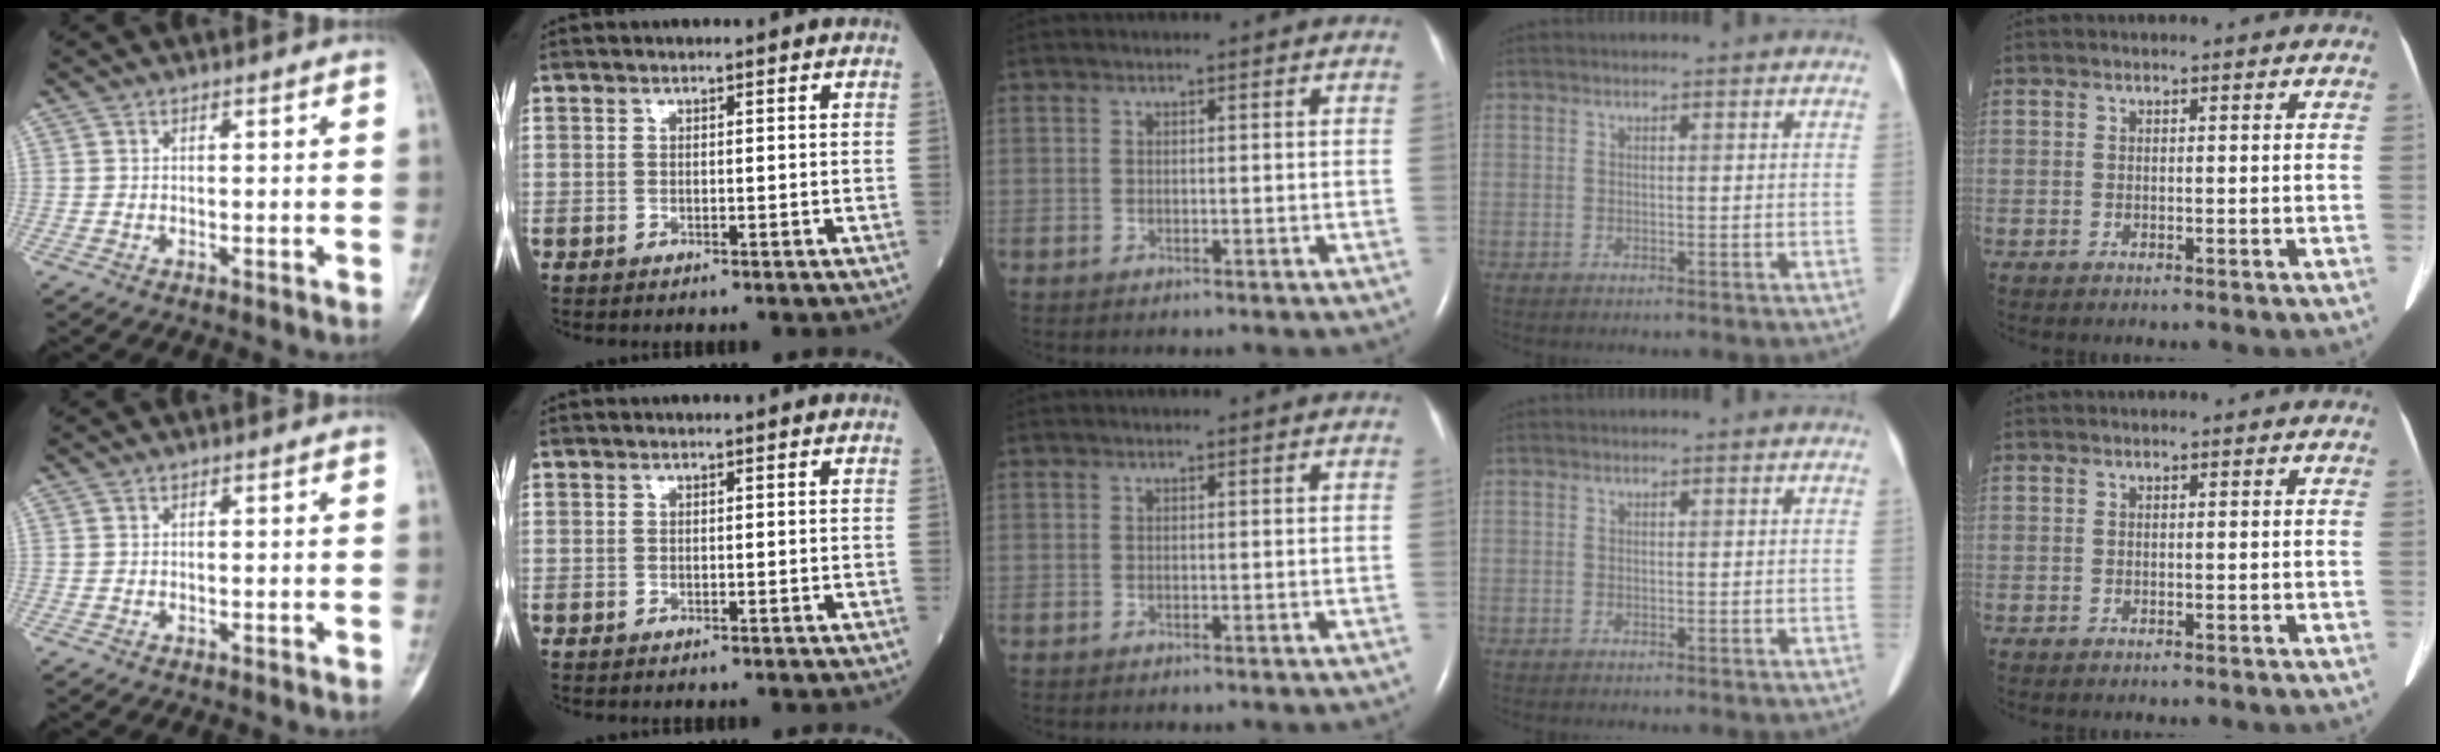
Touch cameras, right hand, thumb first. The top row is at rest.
{}